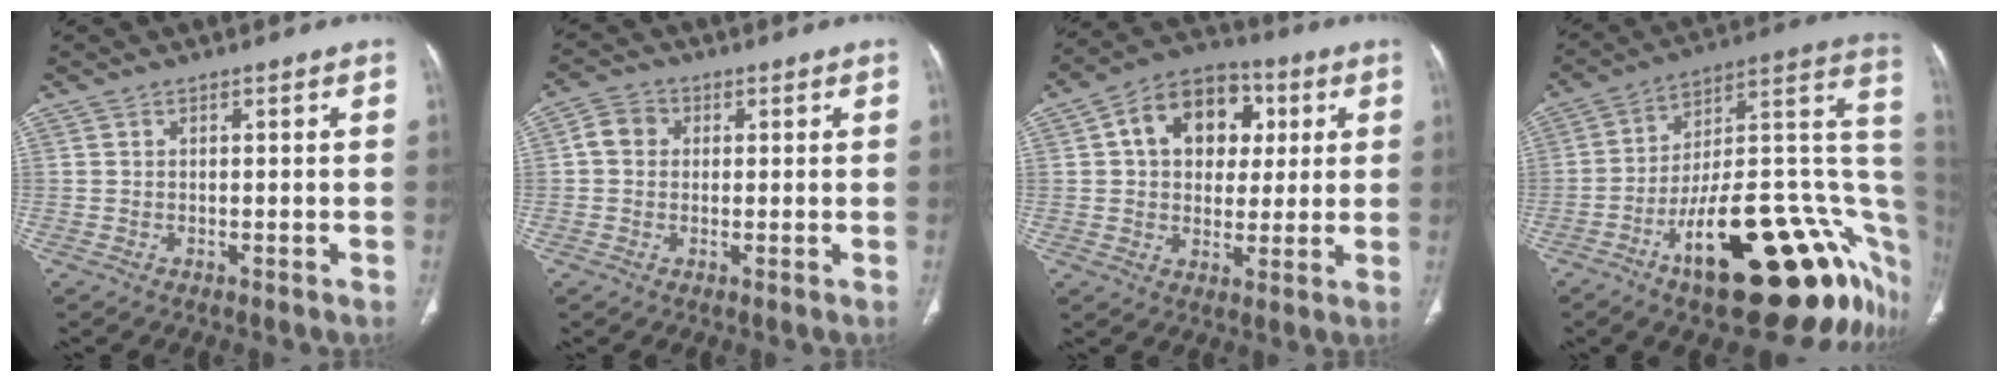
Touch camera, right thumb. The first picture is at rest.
{"total": 4.2, "force": [0.5, 3.7, 2.0], "torque": [-0.025, 0.012, 0.003]}
{"total": 14.9, "force": [3.8, 11.0, 9.3], "torque": [-0.105, 0.008, 0.053]}
{"total": 32.7, "force": [-12.2, 12.4, 27.7], "torque": [-0.274, 0.075, -0.180]}